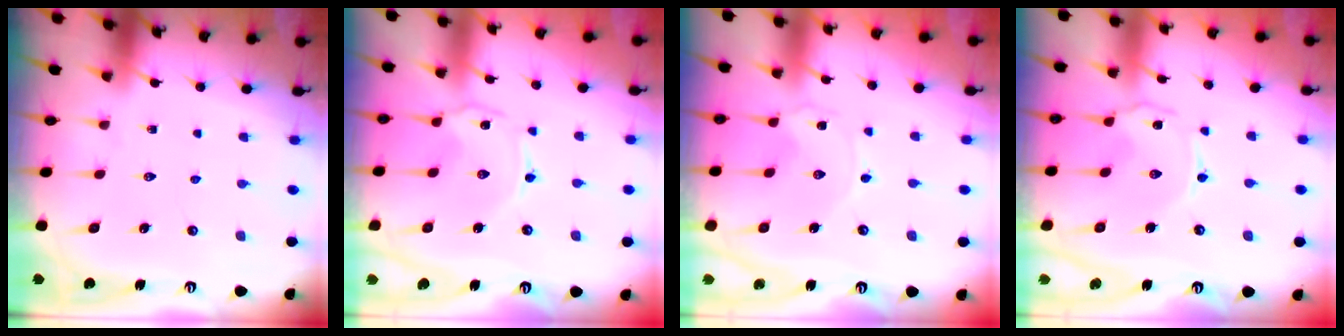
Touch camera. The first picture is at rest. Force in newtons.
{"total": 1.2, "press": 1.2, "slide": 0.2}
{"total": 0.0}
{"total": 0.8, "press": 0.7, "slide": 0.4}